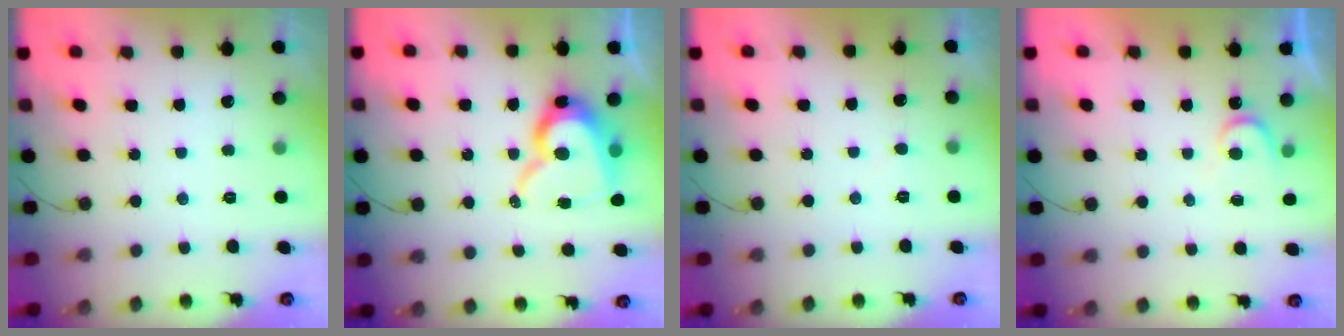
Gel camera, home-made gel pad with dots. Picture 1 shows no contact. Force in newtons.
{"total": 14.1, "press": 14.0, "slide": 1.5}
{"total": 3.1, "press": 3.1, "slide": 0.3}
{"total": 3.8, "press": 3.7, "slide": 0.3}